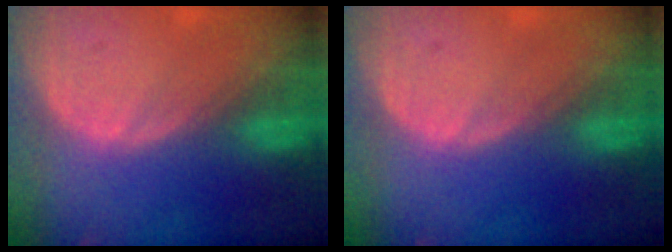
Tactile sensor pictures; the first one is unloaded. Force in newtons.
{"total": 0.0}